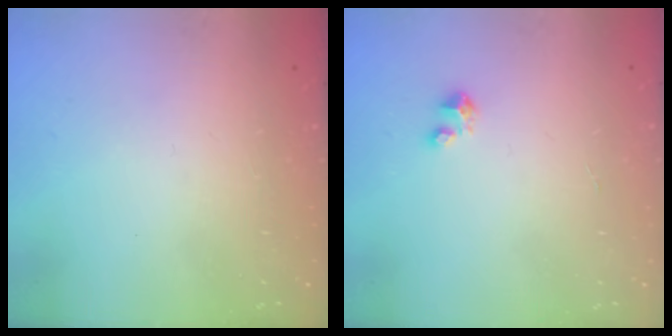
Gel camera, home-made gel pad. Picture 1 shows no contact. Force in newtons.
{"total": 2.1, "press": 2.1, "slide": 0.1}